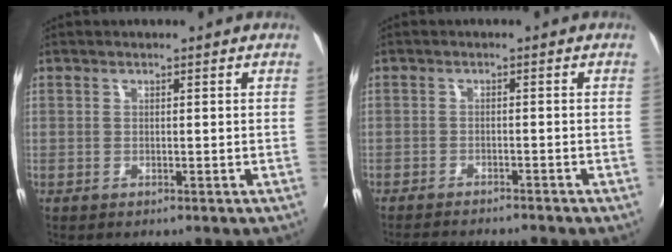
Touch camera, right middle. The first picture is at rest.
{"total": 7.4, "force": [-7.0, 0.9, 2.1], "torque": [-0.024, -0.006, -0.099]}